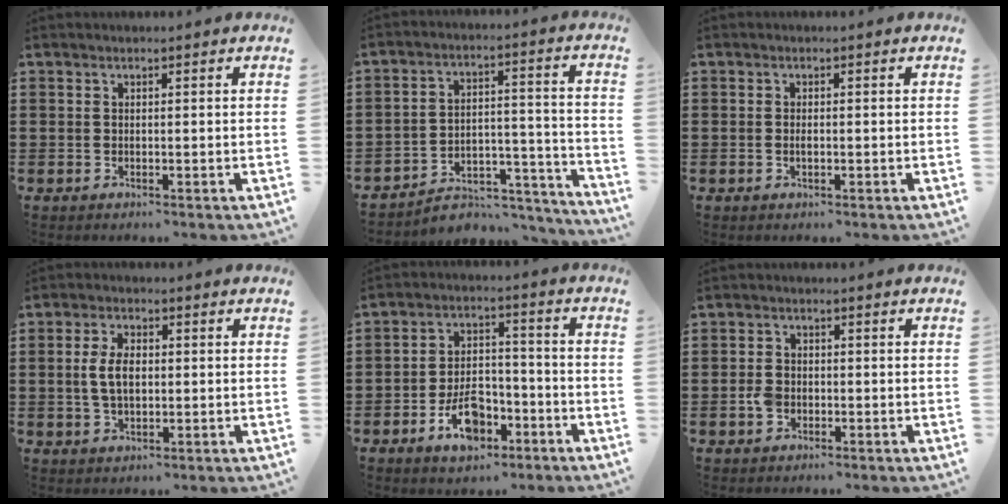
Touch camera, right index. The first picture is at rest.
{"total": 5.7, "force": [-5.1, 2.0, 1.3], "torque": [-0.020, 0.014, -0.100]}
{"total": 1.1, "force": [-0.2, 0.4, 1.0], "torque": [-0.020, -0.001, -0.003]}
{"total": 5.2, "force": [0.2, 2.8, 4.3], "torque": [-0.102, 0.005, -0.002]}
{"total": 8.0, "force": [-4.2, 4.3, 5.2], "torque": [-0.087, 0.014, -0.076]}
{"total": 2.8, "force": [-0.8, 2.1, 1.6], "torque": [-0.040, 0.001, -0.017]}